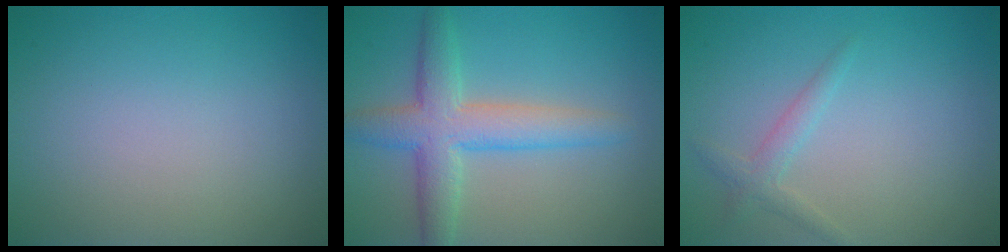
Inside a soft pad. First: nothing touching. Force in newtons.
{"total": 5.3, "press": 5.3, "slide": 0.2}
{"total": 1.6, "press": 1.6, "slide": 0.1}